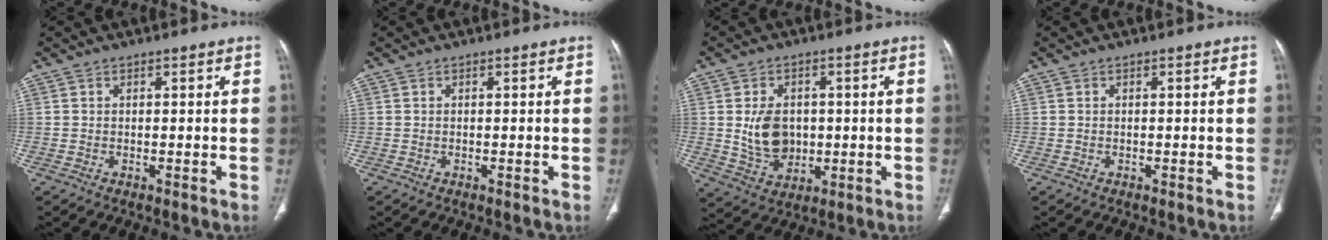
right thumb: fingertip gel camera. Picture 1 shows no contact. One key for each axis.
{"total": 0.0}
{"total": 8.8, "fx": 0.4, "fy": 6.6, "fz": 5.8, "tx": -0.078, "ty": -0.008, "tz": 0.021}
{"total": 0.0}